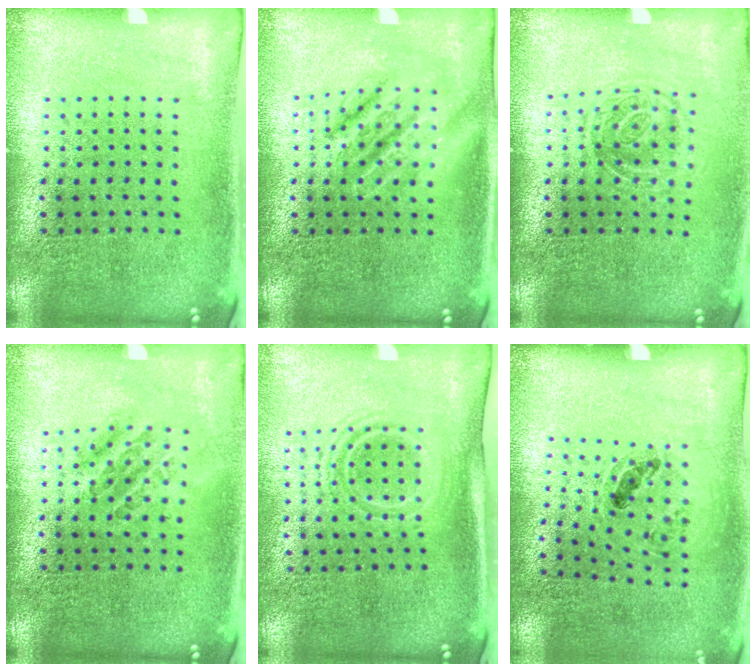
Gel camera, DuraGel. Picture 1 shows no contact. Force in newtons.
{"total": 1.7, "press": 1.7, "slide": 0.3}
{"total": 1.3, "press": 1.1, "slide": 0.7}
{"total": 1.0, "press": 1.0, "slide": 0.4}
{"total": 1.6, "press": 1.2, "slide": 1.0}
{"total": 1.0, "press": 0.8, "slide": 0.5}